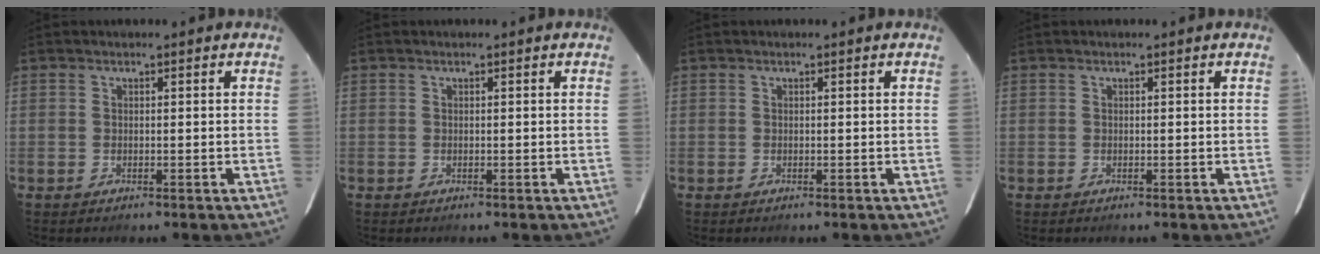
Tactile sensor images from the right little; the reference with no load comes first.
{"total": 0.0}
{"total": 0.0}
{"total": 0.0}